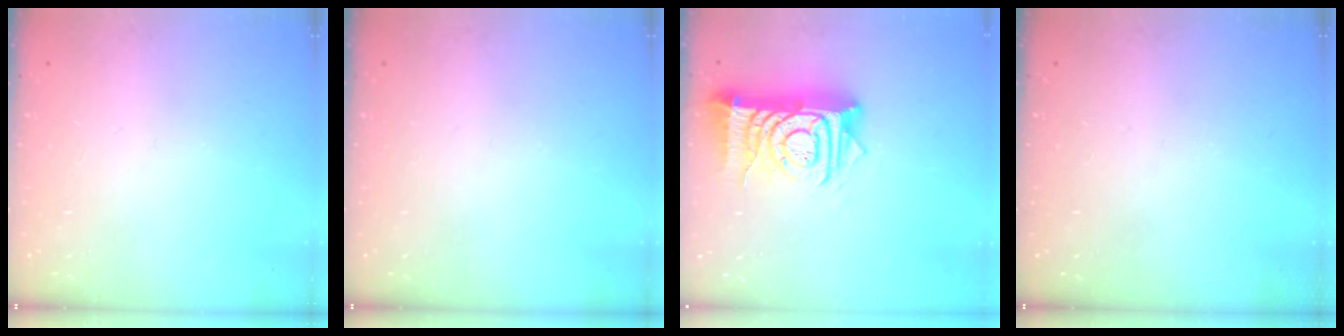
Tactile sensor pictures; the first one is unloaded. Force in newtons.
{"total": 0.0}
{"total": 14.5, "press": 14.4, "slide": 1.6}
{"total": 0.0}